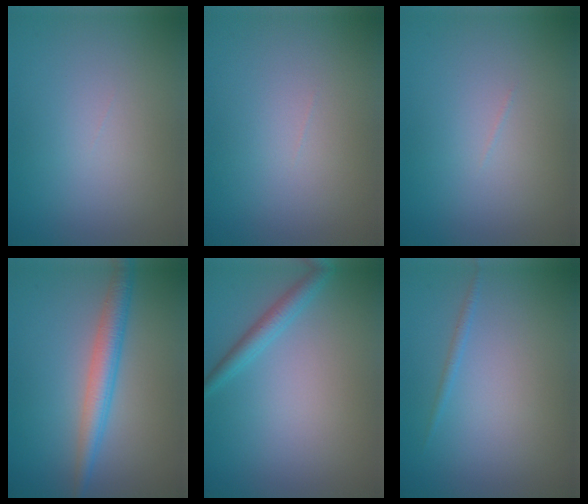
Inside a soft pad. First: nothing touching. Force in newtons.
{"total": 0.0}
{"total": 0.0}
{"total": 3.4, "press": 3.4, "slide": 0.1}
{"total": 2.1, "press": 2.1, "slide": 0.1}
{"total": 0.7, "press": 0.7, "slide": 0.1}